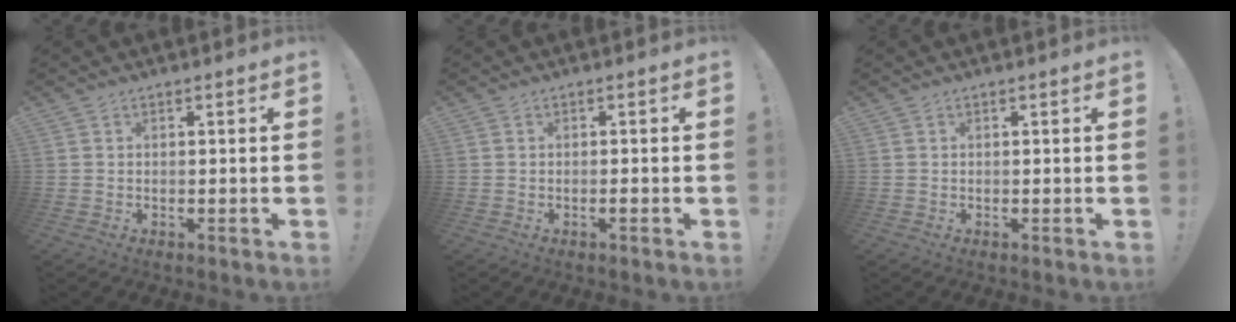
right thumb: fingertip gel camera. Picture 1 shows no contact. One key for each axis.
{"total": 1.0, "fx": -0.8, "fy": -0.1, "fz": 0.6, "tx": -0.016, "ty": 0.002, "tz": -0.011}
{"total": 0.0}